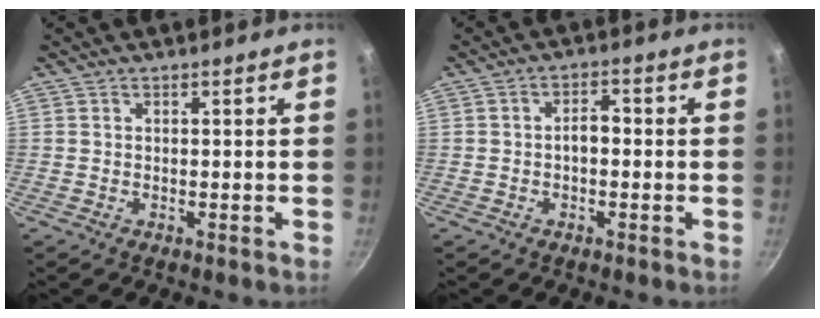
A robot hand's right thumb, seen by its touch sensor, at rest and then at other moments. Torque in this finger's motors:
{"motor_torque": [0.29, 0.68, 0.37, 0.08, -0.05]}